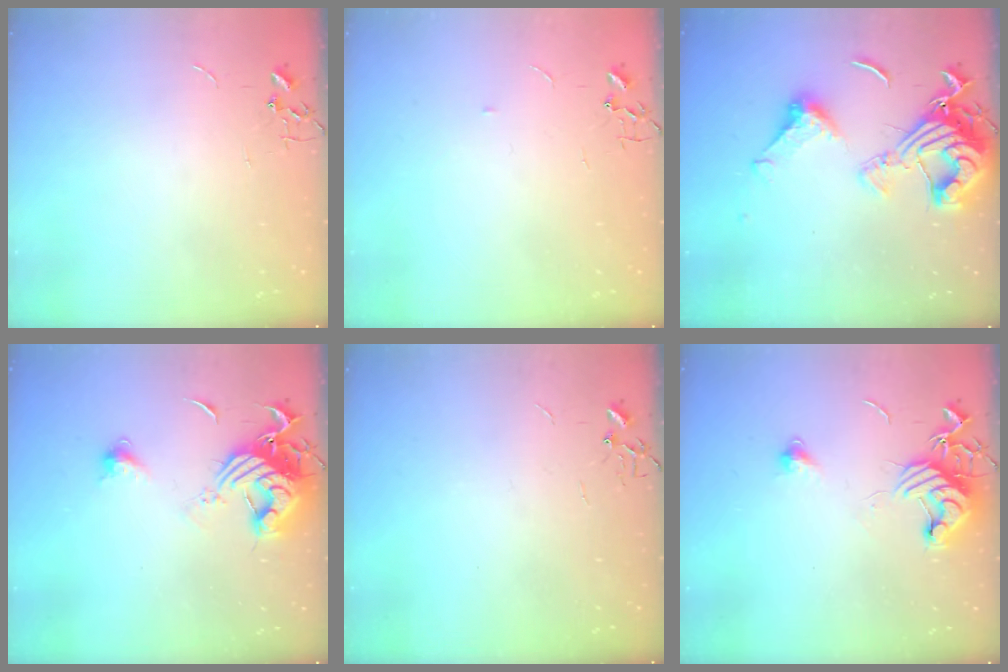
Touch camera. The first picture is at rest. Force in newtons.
{"total": 3.0, "press": 3.0, "slide": 0.4}
{"total": 17.8, "press": 17.7, "slide": 1.9}
{"total": 12.5, "press": 12.4, "slide": 1.5}
{"total": 0.0}
{"total": 12.2, "press": 12.2, "slide": 1.3}